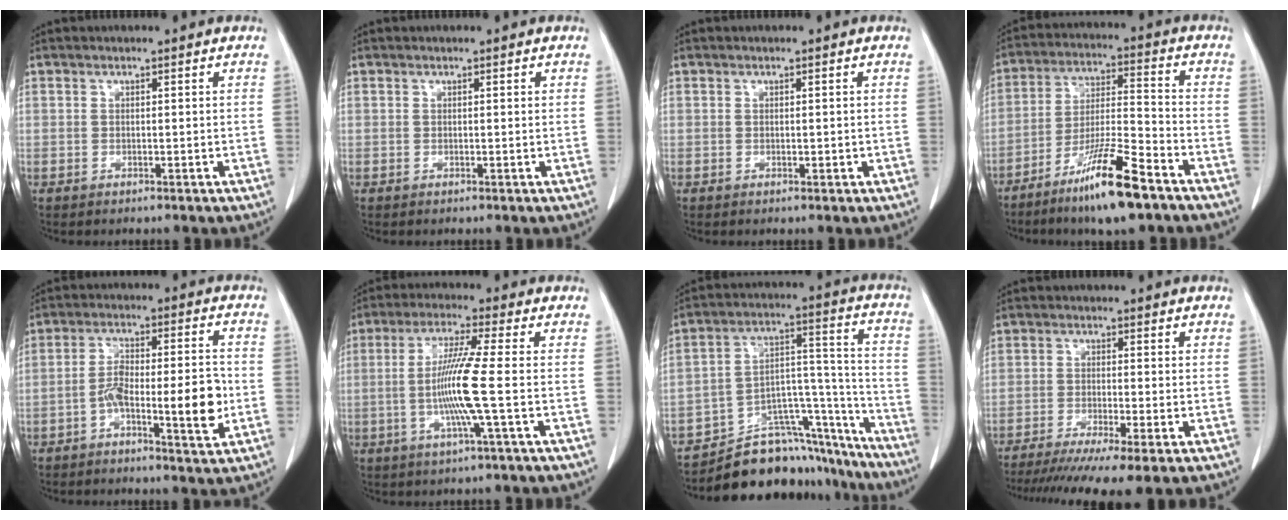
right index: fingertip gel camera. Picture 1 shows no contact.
{"total": 0.0}
{"total": 0.7, "force": [0.0, 0.4, 0.6], "torque": [-0.007, 0.001, 0.002]}
{"total": 13.2, "force": [-8.8, 0.9, 9.8], "torque": [-0.184, -0.027, -0.159]}
{"total": 10.3, "force": [-2.8, 2.1, 9.7], "torque": [-0.161, 0.018, -0.044]}
{"total": 9.2, "force": [-1.2, -1.3, 9.0], "torque": [-0.176, -0.008, -0.028]}
{"total": 20.5, "force": [-18.4, 7.2, 5.4], "torque": [-0.060, 0.065, -0.274]}
{"total": 12.1, "force": [-9.1, 0.3, 7.9], "torque": [-0.126, -0.025, -0.145]}